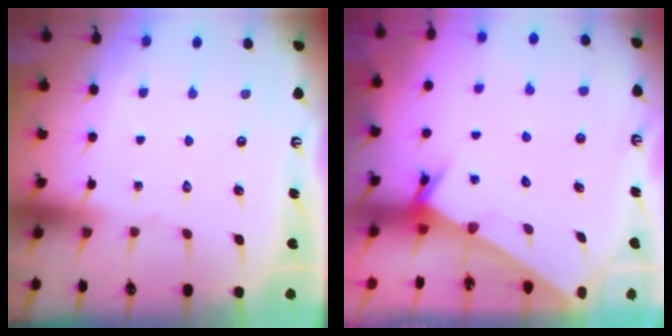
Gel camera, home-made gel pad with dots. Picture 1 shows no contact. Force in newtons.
{"total": 2.5, "press": 2.5, "slide": 0.1}